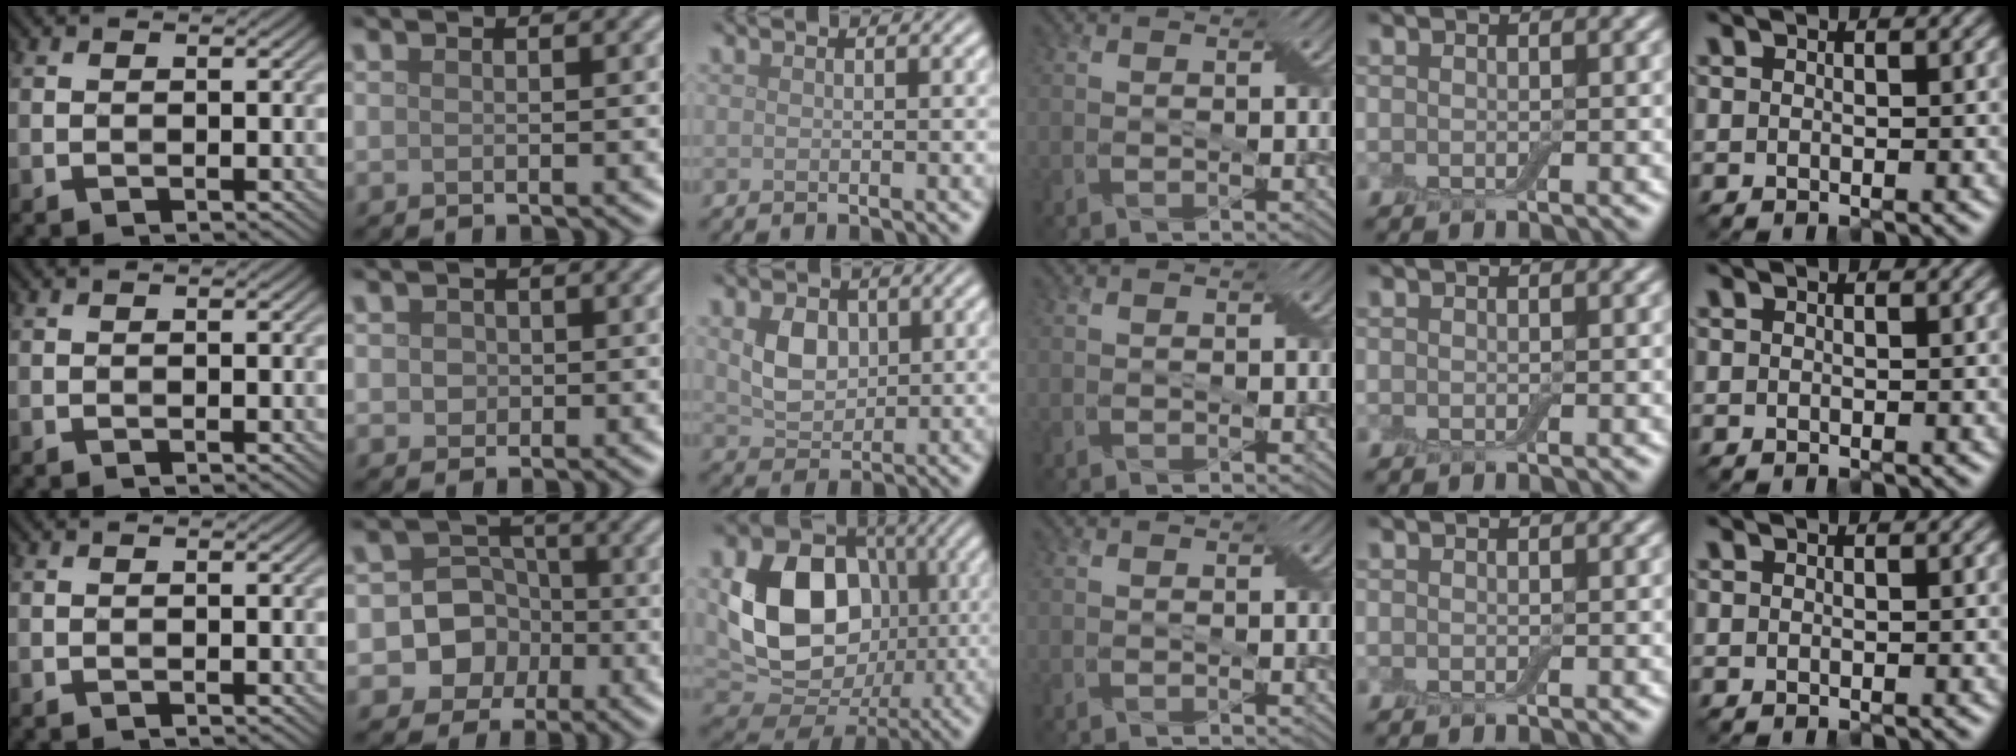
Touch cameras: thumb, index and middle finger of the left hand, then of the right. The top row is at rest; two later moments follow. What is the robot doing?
{"motion": "press", "object": "electronic device side button"}